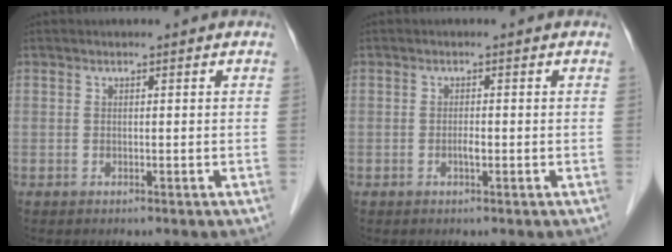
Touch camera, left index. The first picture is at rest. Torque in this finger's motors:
{"motor_torque": [0.29, 0.20, -0.03, 0.00]}